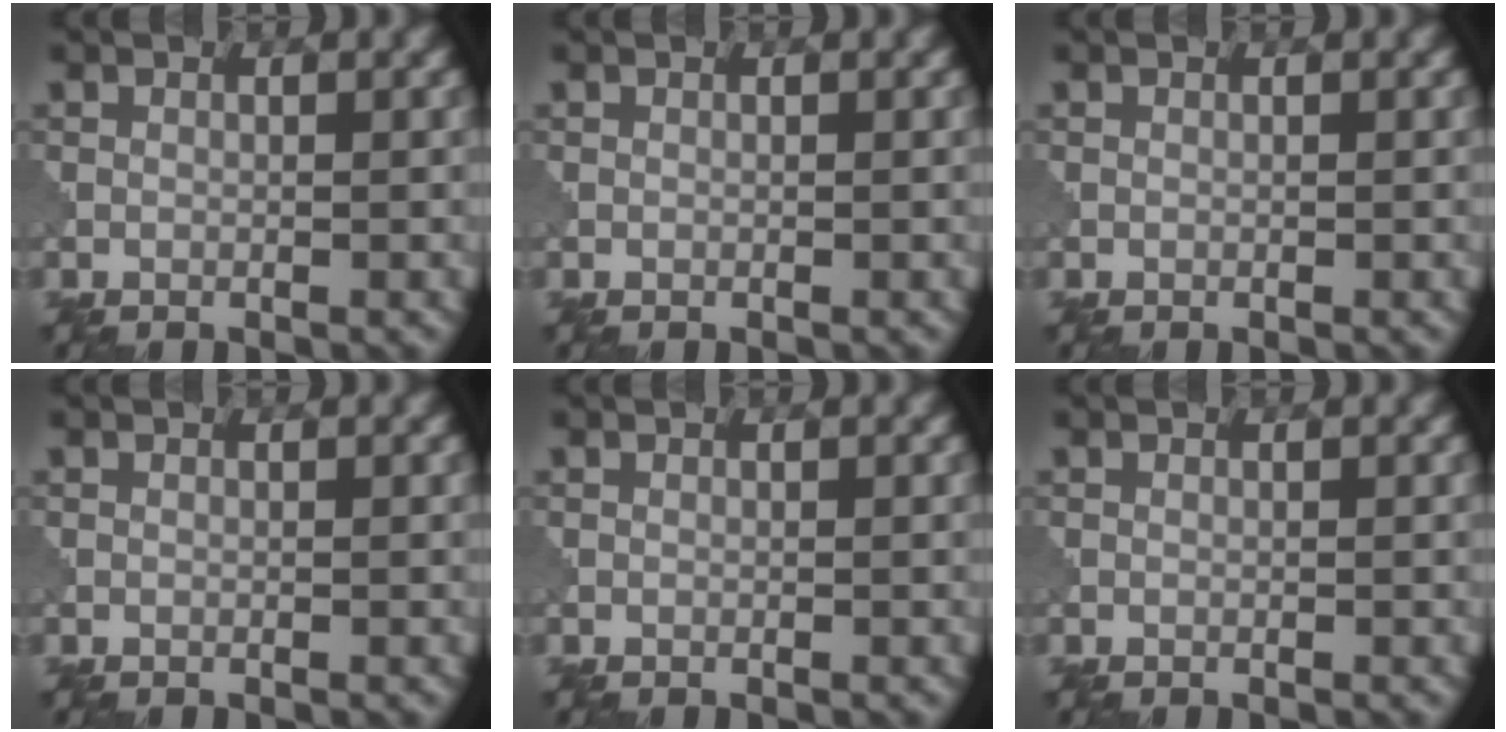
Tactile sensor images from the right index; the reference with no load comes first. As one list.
[{"total": 0.0}, {"total": 0.0}, {"total": 0.0}, {"total": 0.0}, {"total": 0.0}]